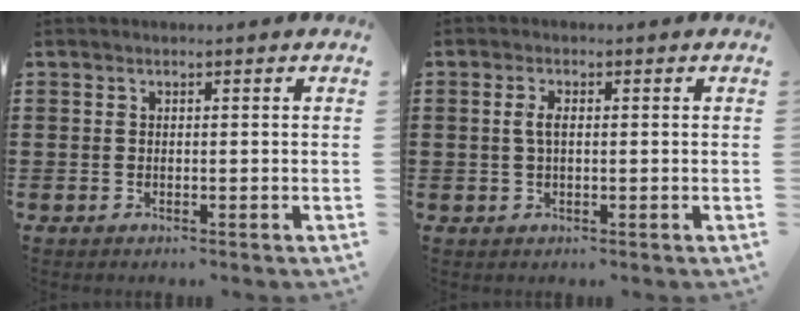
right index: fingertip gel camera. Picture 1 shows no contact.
{"total": 2.5, "force": [0.2, 1.0, 2.2], "torque": [-0.053, 0.001, -0.001]}